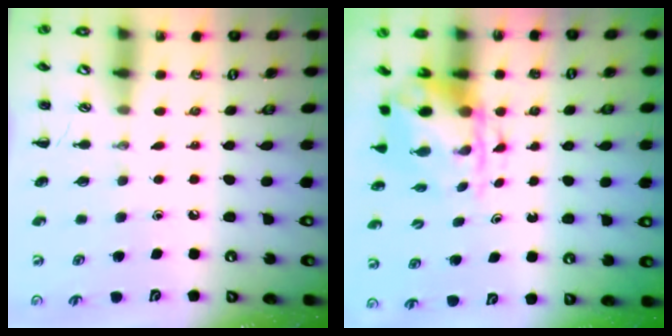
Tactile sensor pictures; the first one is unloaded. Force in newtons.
{"total": 5.8, "press": 5.7, "slide": 1.1}